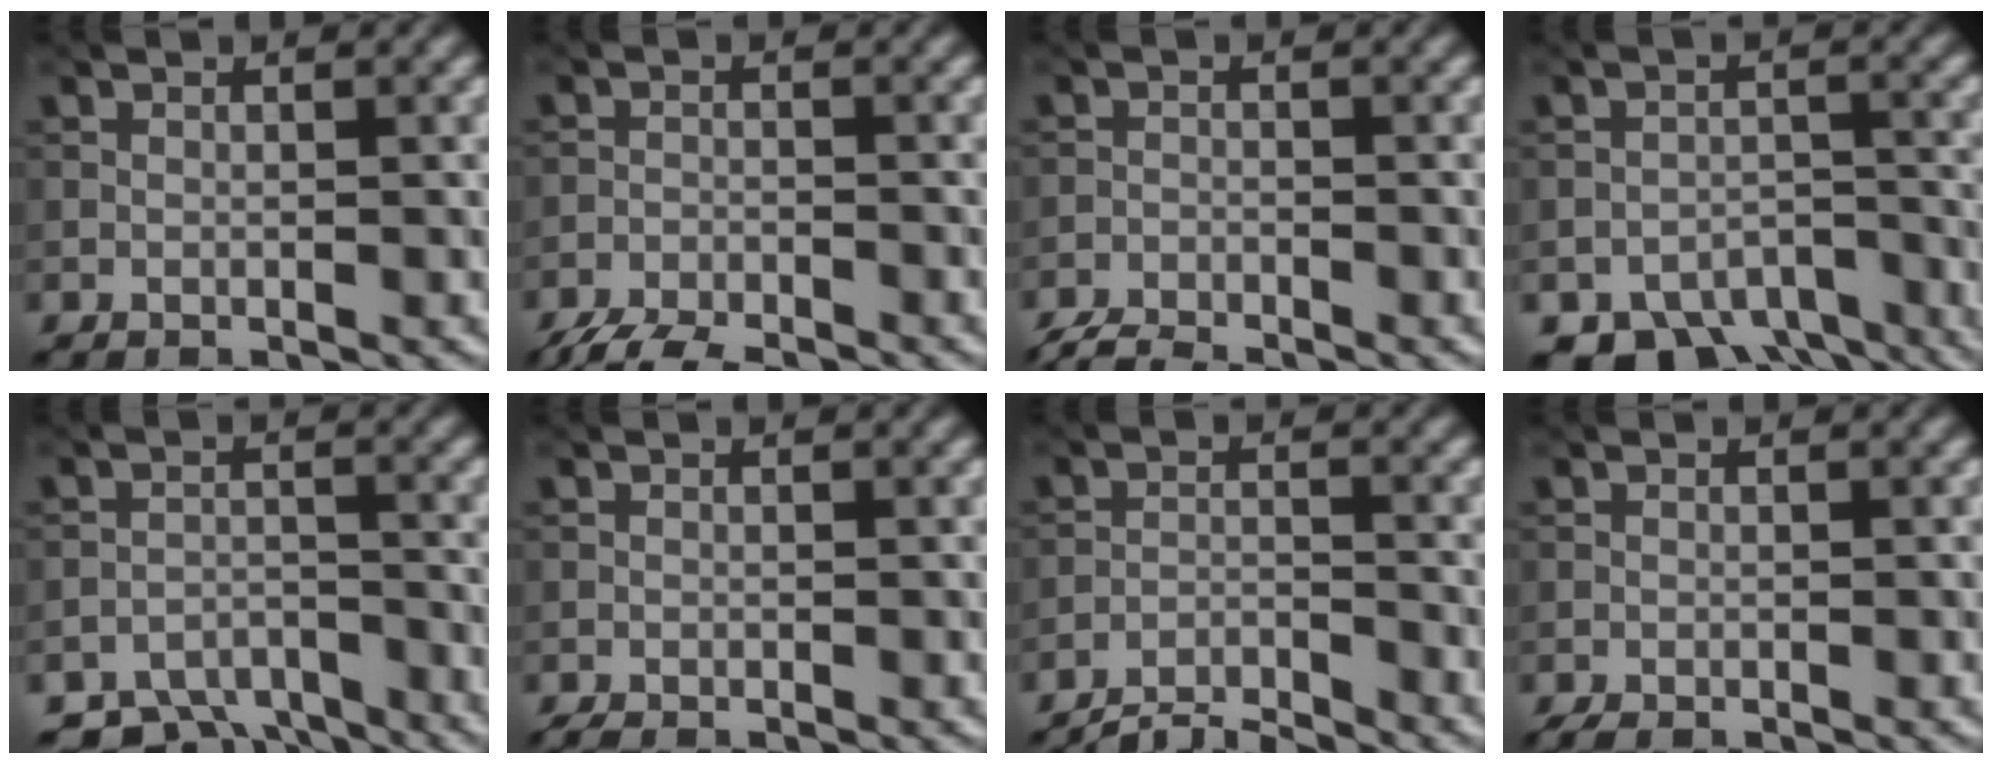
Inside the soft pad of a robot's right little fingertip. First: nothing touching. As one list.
[{"total": 5.1, "force": [-4.6, 1.0, 2.1], "torque": [-0.038, -0.017, -0.090]}, {"total": 2.9, "force": [-2.8, 0.3, 0.7], "torque": [-0.019, -0.007, -0.062]}, {"total": 9.1, "force": [-7.6, 4.0, 3.0], "torque": [-0.031, -0.019, -0.104]}, {"total": 6.1, "force": [-5.4, 2.3, 1.6], "torque": [-0.020, -0.012, -0.091]}, {"total": 1.0, "force": [-0.9, 0.1, 0.3], "torque": [-0.004, -0.003, -0.019]}, {"total": 5.0, "force": [-4.8, 0.6, 1.4], "torque": [-0.022, -0.005, -0.093]}, {"total": 1.3, "force": [-1.2, 0.3, 0.5], "torque": [-0.009, -0.003, -0.022]}]